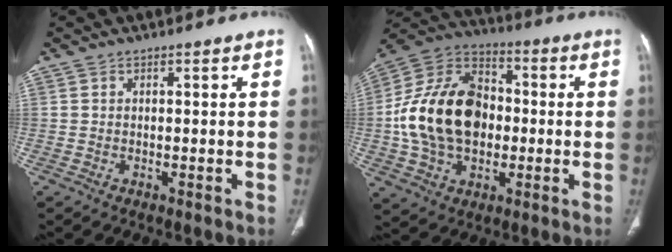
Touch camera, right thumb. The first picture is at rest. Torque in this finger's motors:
{"motor_torque": [2.14, 2.87, 1.45, -1.27, 0.67]}